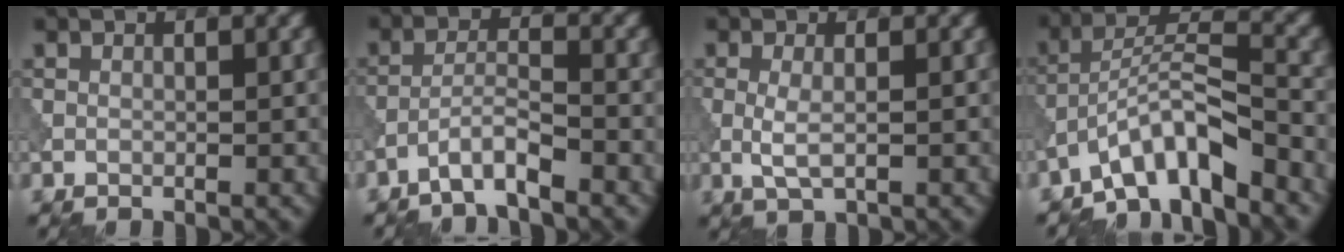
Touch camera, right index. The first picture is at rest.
{"total": 3.1, "force": [-2.4, 0.3, 2.0], "torque": [-0.035, 0.010, -0.054]}
{"total": 2.0, "force": [-0.2, 0.5, 1.9], "torque": [-0.044, -0.004, -0.005]}
{"total": 6.5, "force": [-5.0, 1.3, 3.9], "torque": [-0.066, 0.011, -0.095]}